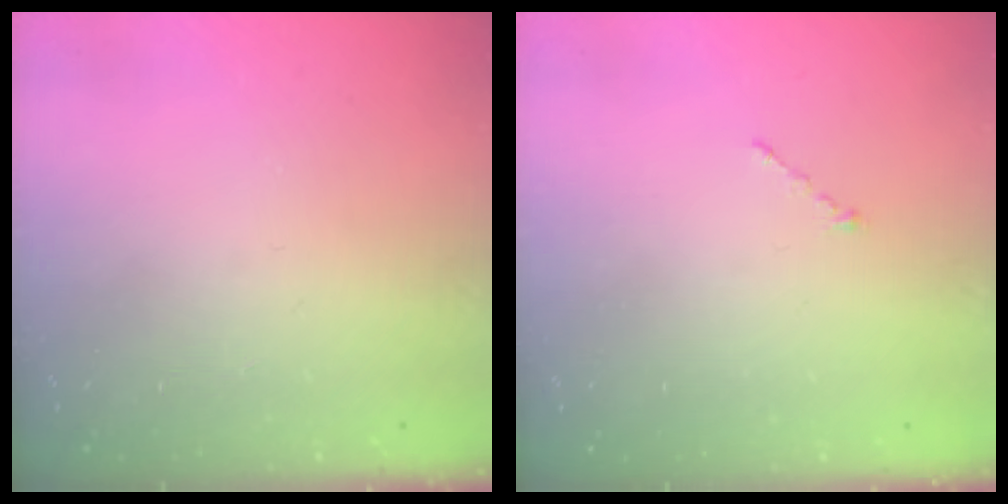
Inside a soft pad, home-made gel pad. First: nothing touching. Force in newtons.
{"total": 1.0, "press": 0.9, "slide": 0.3}